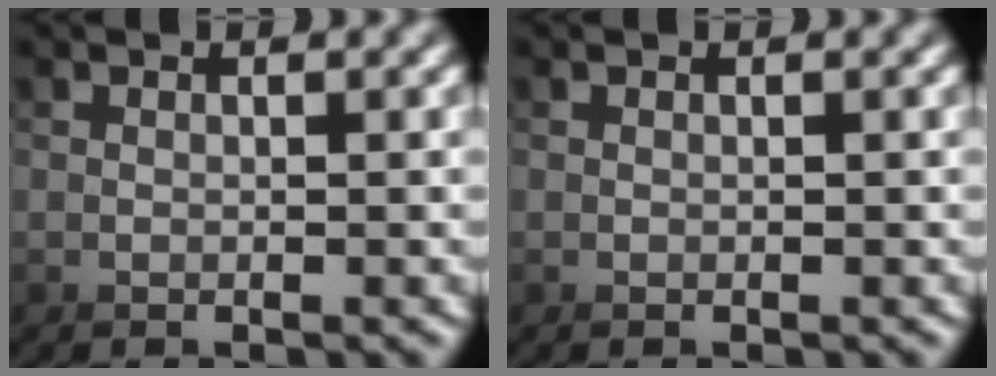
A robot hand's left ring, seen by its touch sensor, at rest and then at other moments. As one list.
[{"total": 0.0}]